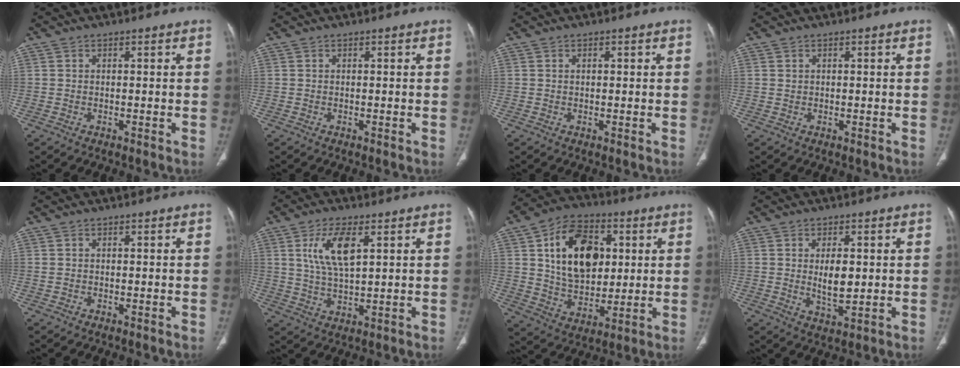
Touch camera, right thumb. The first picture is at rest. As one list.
[{"total": 0.0}, {"total": 0.6, "force": [0.2, 0.3, 0.5], "torque": [-0.009, 0.002, 0.003]}, {"total": 0.6, "force": [0.2, 0.5, 0.2], "torque": [0.004, 0.001, 0.004]}, {"total": 0.0}, {"total": 8.9, "force": [3.2, 3.6, 7.5], "torque": [-0.144, -0.011, 0.066]}, {"total": 18.4, "force": [4.5, 12.4, 12.9], "torque": [-0.172, -0.005, 0.081]}, {"total": 6.2, "force": [0.6, 2.9, 5.5], "torque": [-0.082, -0.012, 0.015]}]